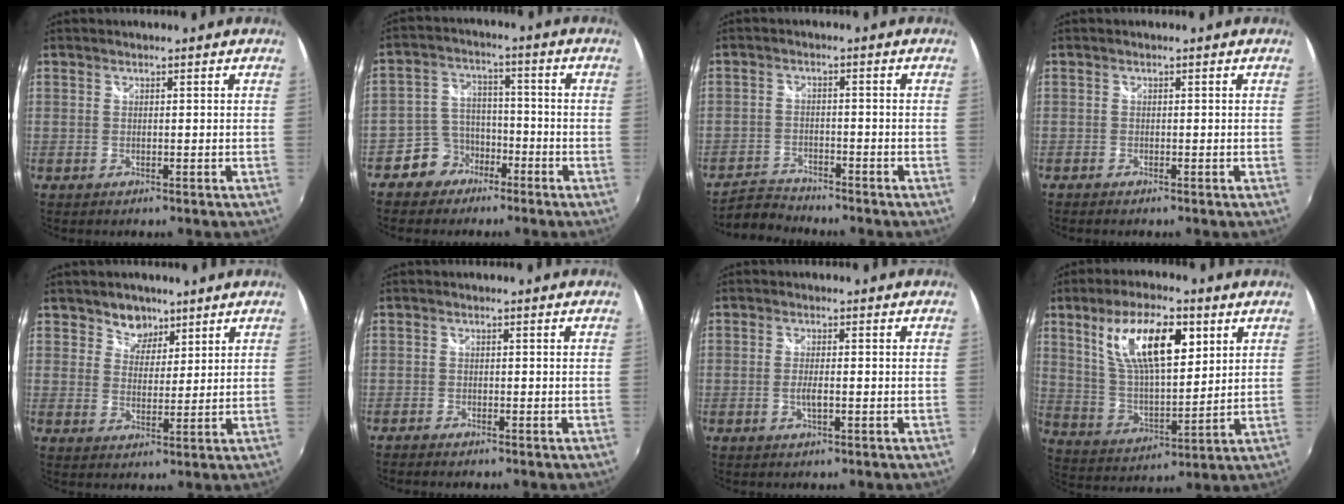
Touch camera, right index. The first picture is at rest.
{"total": 7.1, "force": [-4.7, 5.2, 0.7], "torque": [-0.027, 0.030, -0.080]}
{"total": 5.1, "force": [-5.0, 1.1, 0.2], "torque": [-0.026, 0.005, -0.097]}
{"total": 0.8, "force": [-0.7, 0.3, 0.1], "torque": [-0.007, -0.004, -0.017]}
{"total": 4.9, "force": [3.4, 3.5, 0.8], "torque": [-0.003, 0.002, 0.056]}
{"total": 1.6, "force": [-1.5, 0.4, 0.4], "torque": [-0.015, -0.009, -0.030]}
{"total": 2.6, "force": [-0.7, 0.5, 2.4], "torque": [-0.046, -0.005, -0.011]}
{"total": 15.9, "force": [7.1, 6.1, 12.9], "torque": [-0.233, 0.011, 0.135]}